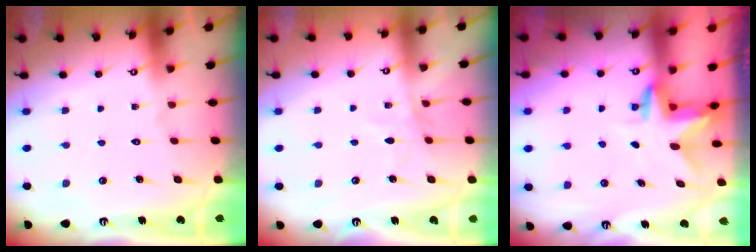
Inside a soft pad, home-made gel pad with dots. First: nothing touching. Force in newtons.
{"total": 3.2, "press": 3.2, "slide": 0.3}
{"total": 2.7, "press": 2.7, "slide": 0.1}